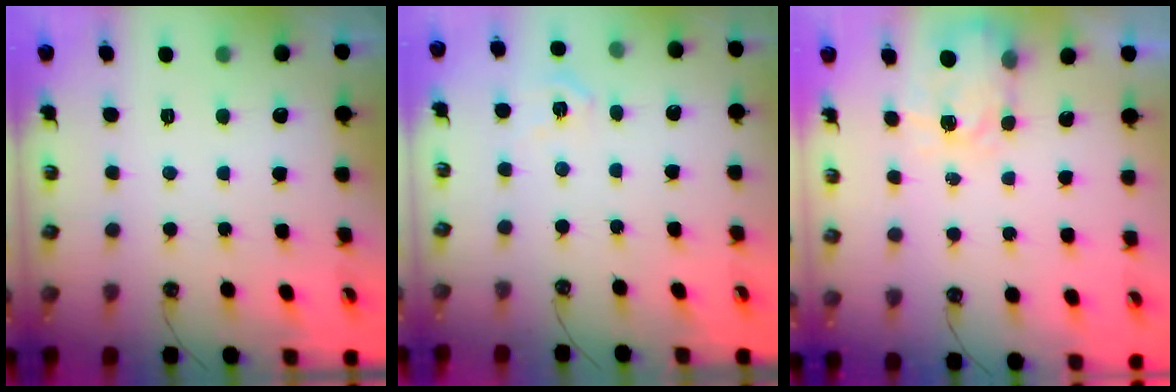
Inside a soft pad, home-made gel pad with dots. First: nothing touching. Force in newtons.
{"total": 4.5, "press": 4.5, "slide": 0.5}
{"total": 3.8, "press": 3.8, "slide": 0.6}